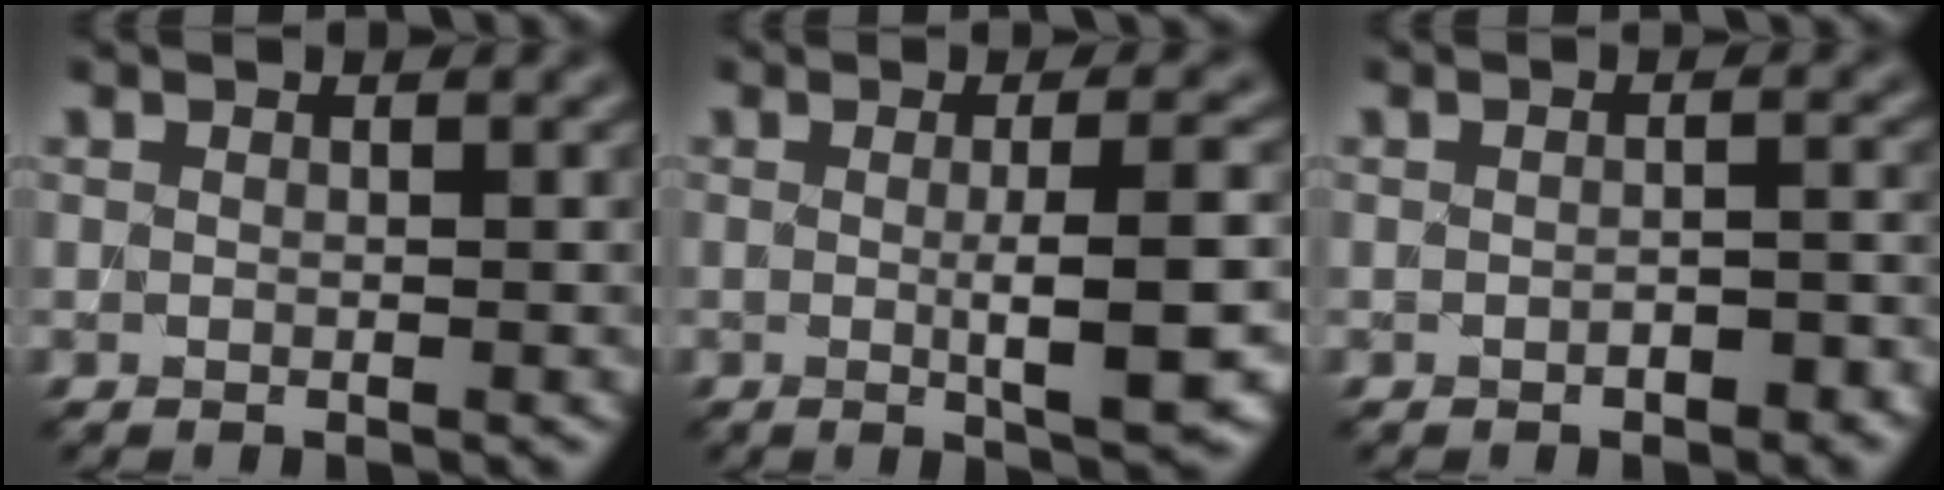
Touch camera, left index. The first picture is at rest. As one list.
[{"total": 5.5, "force": [-0.4, 1.0, 5.4], "torque": [-0.076, -0.001, -0.002]}, {"total": 2.0, "force": [-1.1, 0.7, 1.5], "torque": [-0.027, 0.001, -0.012]}]